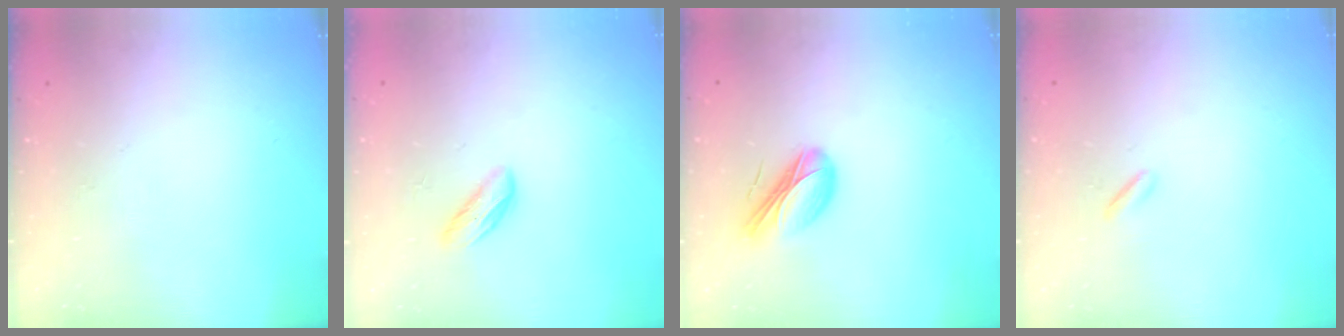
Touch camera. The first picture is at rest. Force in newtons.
{"total": 4.6, "press": 4.6, "slide": 0.5}
{"total": 9.2, "press": 8.8, "slide": 2.7}
{"total": 0.8, "press": 0.7, "slide": 0.4}